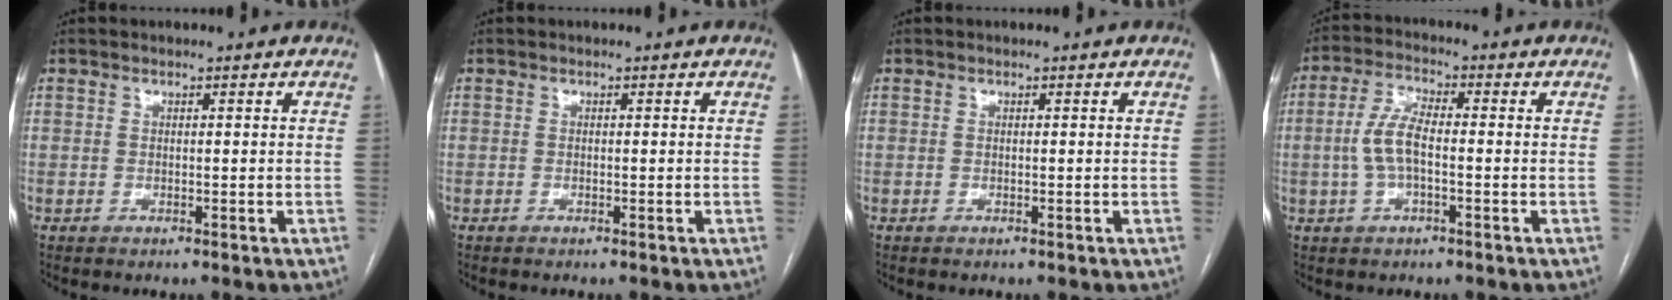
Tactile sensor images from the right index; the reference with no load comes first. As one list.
[{"total": 0.0}, {"total": 0.0}, {"total": 6.5, "force": [-0.6, 2.3, 6.0], "torque": [-0.133, 0.014, -0.013]}]